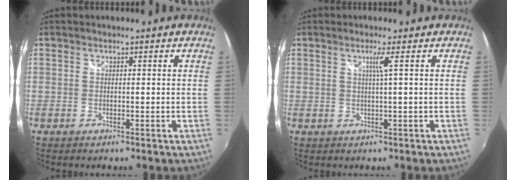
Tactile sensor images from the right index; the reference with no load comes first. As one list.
[{"total": 2.1, "force": [0.6, -1.3, 1.6], "torque": [-0.021, -0.005, 0.011]}]